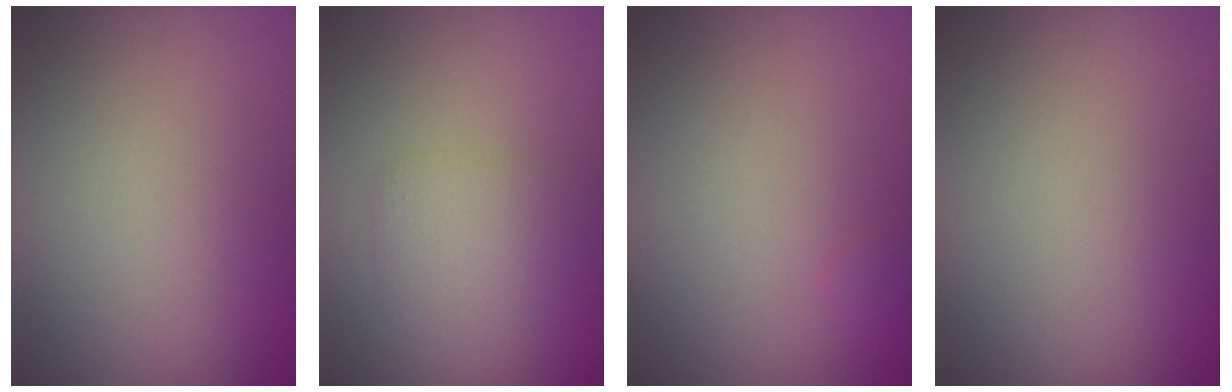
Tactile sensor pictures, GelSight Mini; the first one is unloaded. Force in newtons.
{"total": 2.5, "press": 2.5, "slide": 0.3}
{"total": 0.9, "press": 0.9, "slide": 0.1}
{"total": 0.0}